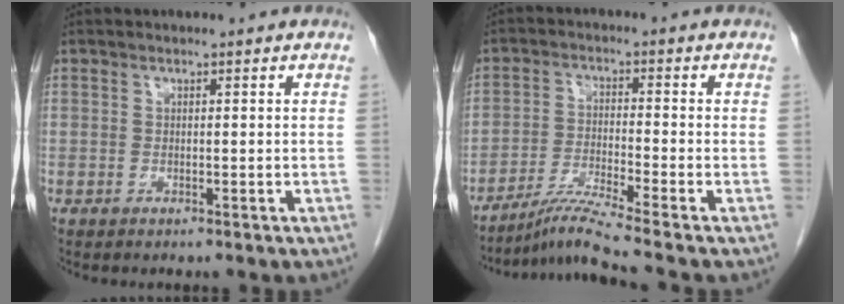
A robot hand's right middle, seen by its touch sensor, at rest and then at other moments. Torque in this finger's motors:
{"motor_torque": [-0.63, -0.38, -0.03, 0.00]}